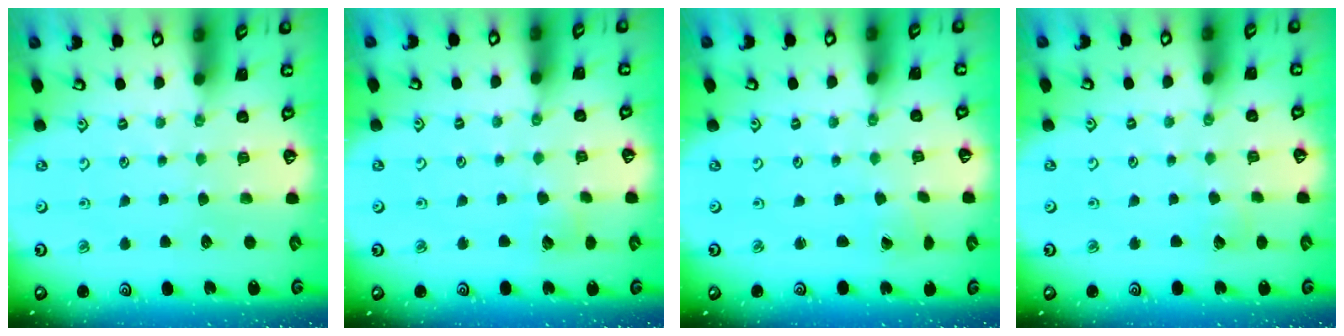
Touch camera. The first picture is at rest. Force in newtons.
{"total": 5.2, "press": 5.1, "slide": 0.5}
{"total": 0.7, "press": 0.5, "slide": 0.4}
{"total": 2.3, "press": 2.3, "slide": 0.1}